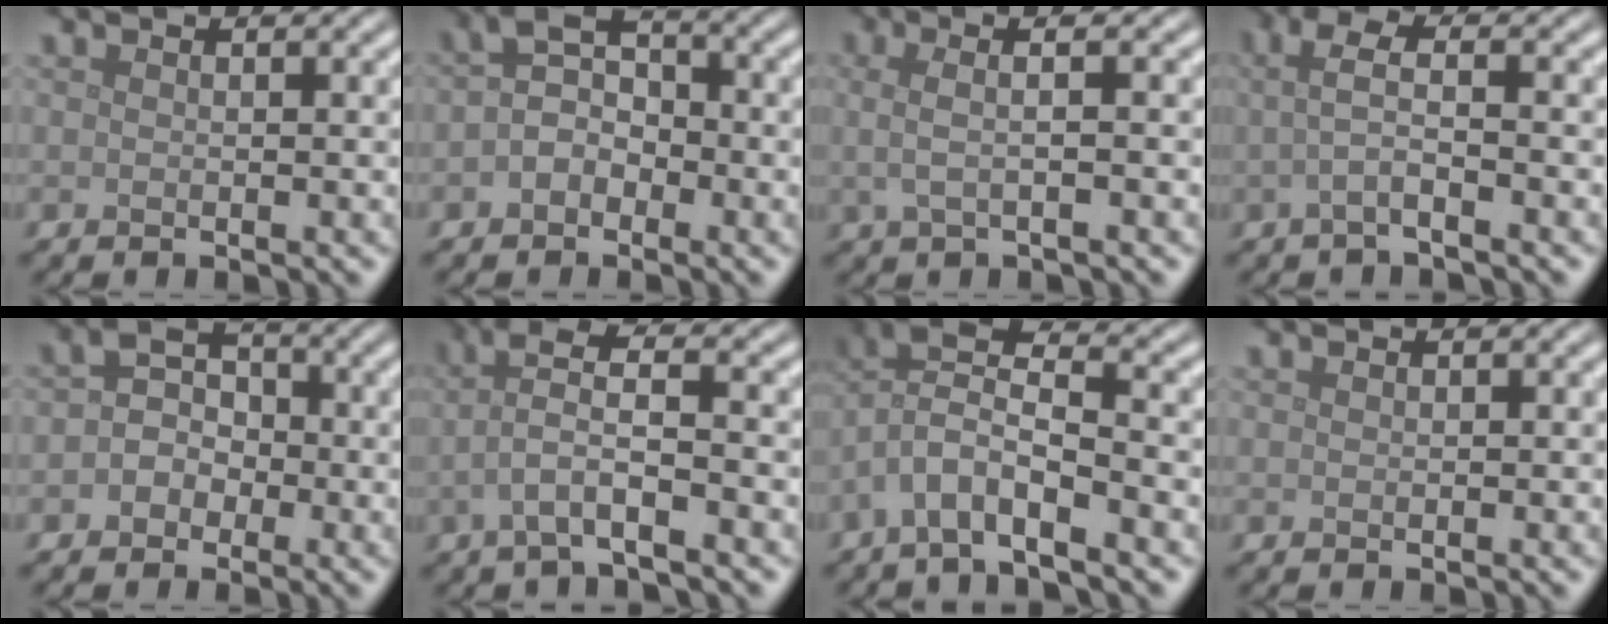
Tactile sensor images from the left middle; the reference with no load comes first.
{"total": 3.1, "force": [-1.0, 2.1, 2.0], "torque": [-0.041, 0.008, -0.026]}
{"total": 3.3, "force": [0.3, 1.1, 3.1], "torque": [-0.052, 0.004, 0.001]}
{"total": 2.7, "force": [-0.3, 0.7, 2.6], "torque": [-0.055, 0.004, -0.011]}
{"total": 2.9, "force": [-0.9, 2.3, 1.4], "torque": [-0.015, 0.009, -0.027]}
{"total": 4.2, "force": [-0.6, 1.0, 4.0], "torque": [-0.087, 0.011, -0.013]}
{"total": 5.2, "force": [-2.0, 2.1, 4.4], "torque": [-0.082, 0.012, -0.043]}
{"total": 0.0}